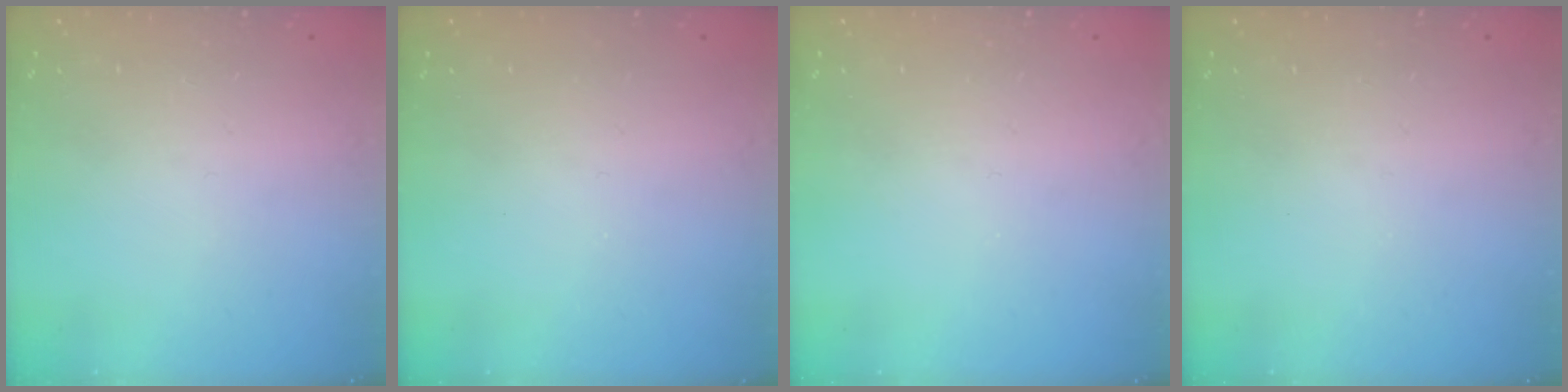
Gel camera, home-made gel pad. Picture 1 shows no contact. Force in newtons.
{"total": 0.0}
{"total": 0.0}
{"total": 0.0}